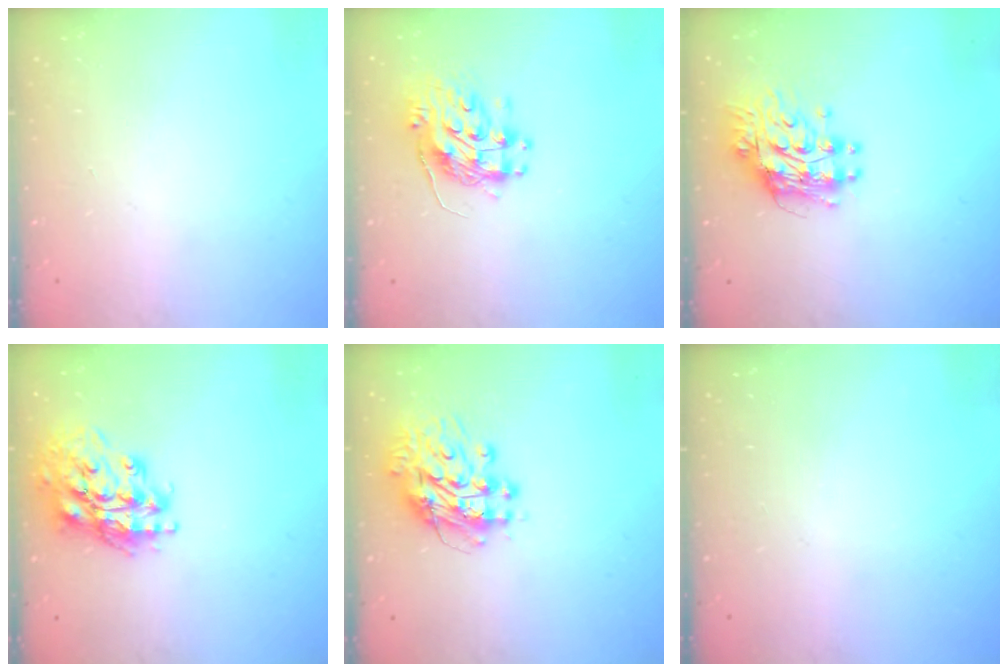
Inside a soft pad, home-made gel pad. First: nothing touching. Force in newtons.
{"total": 10.7, "press": 10.6, "slide": 1.2}
{"total": 10.4, "press": 10.4, "slide": 0.9}
{"total": 17.4, "press": 17.3, "slide": 2.4}
{"total": 12.5, "press": 12.4, "slide": 1.2}
{"total": 0.0}